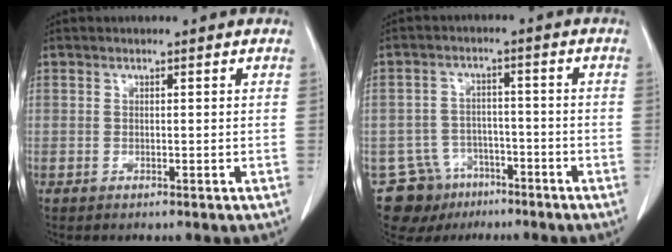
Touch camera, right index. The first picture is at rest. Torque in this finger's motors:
{"motor_torque": [-0.26, 0.01, -0.56, -0.21]}